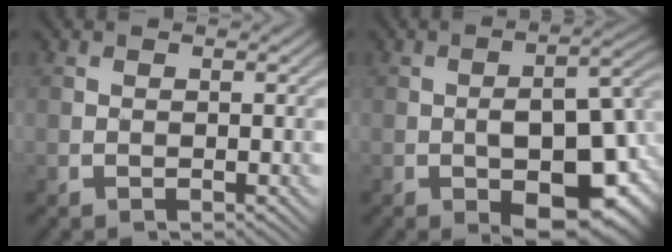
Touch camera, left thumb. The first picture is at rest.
{"total": 13.4, "force": [-4.0, 6.5, 11.1], "torque": [-0.152, -0.026, -0.048]}